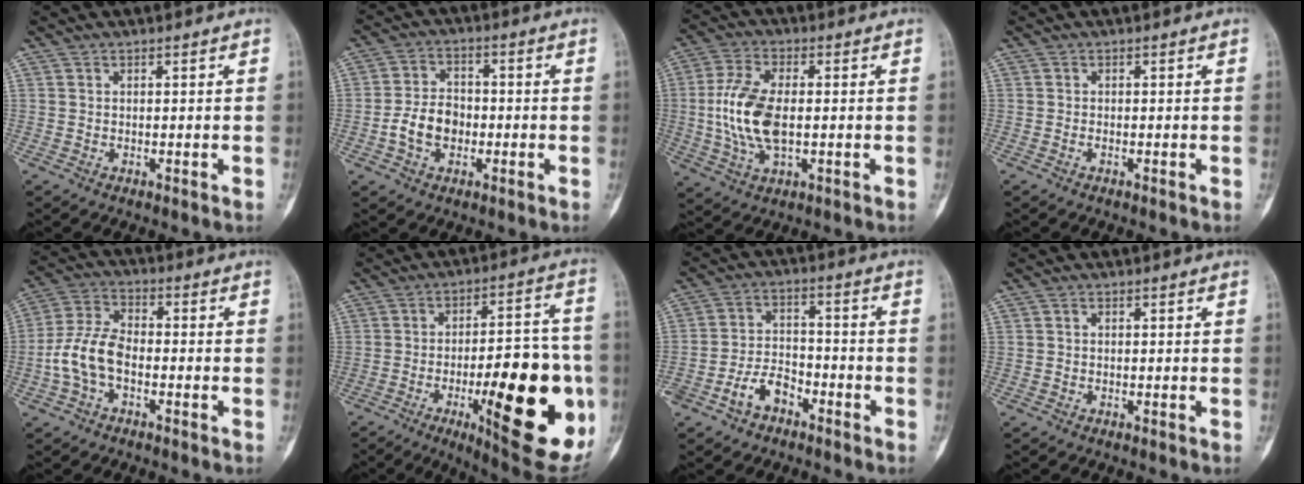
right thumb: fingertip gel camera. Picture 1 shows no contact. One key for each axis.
{"total": 7.5, "fx": -1.9, "fy": 5.4, "fz": 4.9, "tx": -0.077, "ty": 0.022, "tz": -0.040}
{"total": 12.1, "fx": -0.5, "fy": 6.1, "fz": 10.4, "tx": -0.222, "ty": 0.004, "tz": -0.008}
{"total": 0.0}
{"total": 9.3, "fx": -2.5, "fy": 5.4, "fz": 7.1, "tx": -0.151, "ty": 0.031, "tz": -0.056}
{"total": 26.8, "fx": -7.3, "fy": 8.6, "fz": 24.3, "tx": -0.284, "ty": 0.007, "tz": -0.086}
{"total": 7.6, "fx": -4.3, "fy": 4.9, "fz": 4.0, "tx": -0.063, "ty": 0.040, "tz": -0.076}
{"total": 0.0}